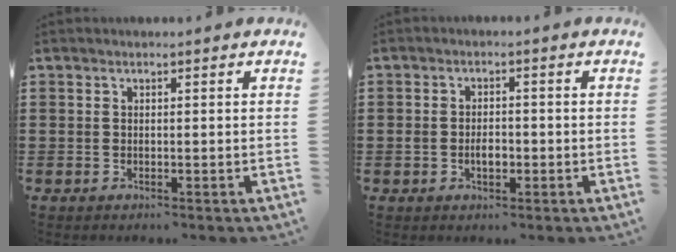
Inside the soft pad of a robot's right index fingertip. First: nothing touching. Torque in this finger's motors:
{"motor_torque": [1.68, 0.24, 0.49, 0.11]}